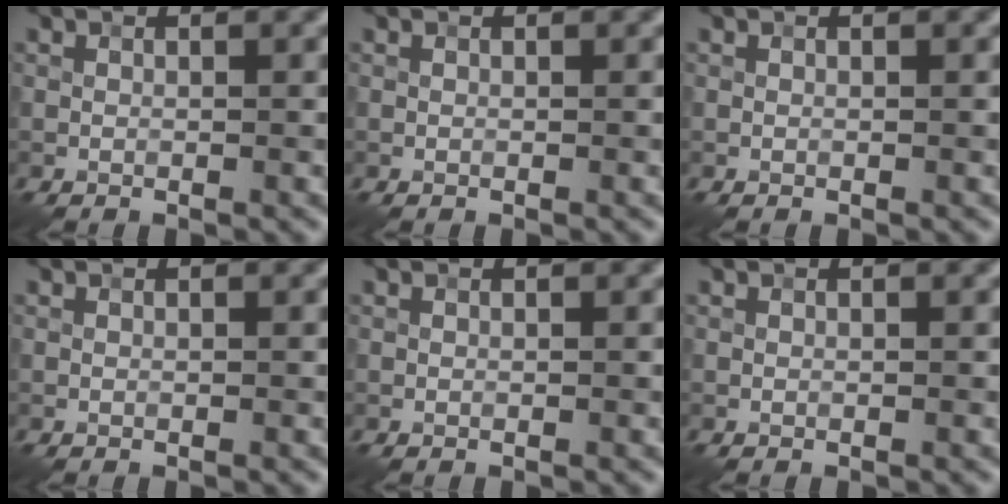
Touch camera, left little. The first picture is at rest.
{"total": 0.0}
{"total": 0.0}
{"total": 0.0}
{"total": 0.0}
{"total": 0.0}